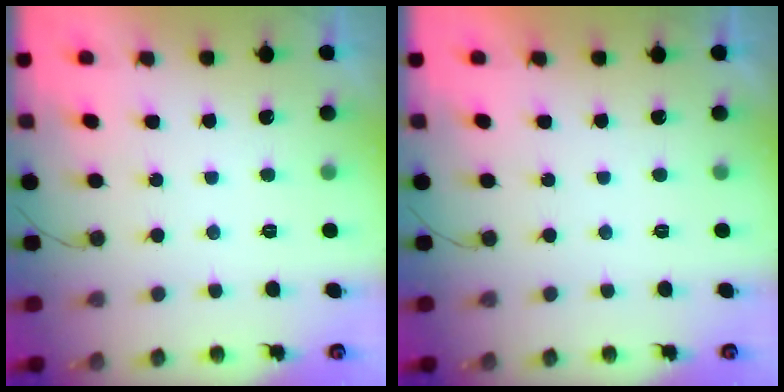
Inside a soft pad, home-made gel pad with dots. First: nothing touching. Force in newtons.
{"total": 1.9, "press": 1.9, "slide": 0.1}